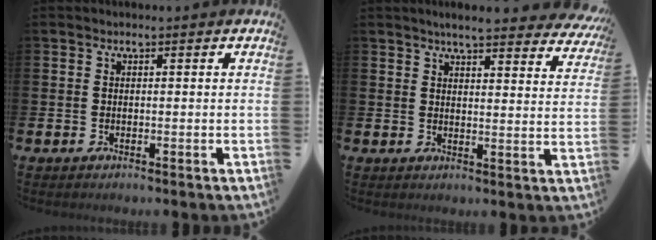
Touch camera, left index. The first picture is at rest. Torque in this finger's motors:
{"motor_torque": [1.02, -1.13, 0.39, 0.03]}